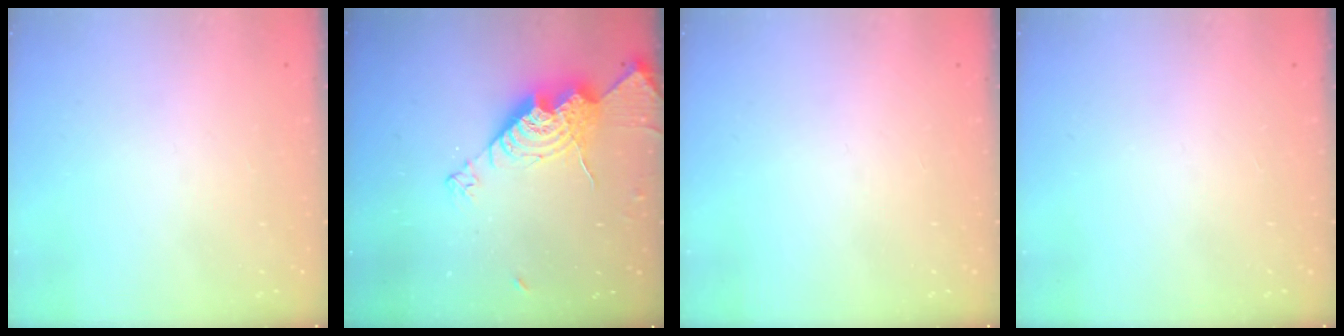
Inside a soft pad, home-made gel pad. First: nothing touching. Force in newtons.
{"total": 15.6, "press": 15.6, "slide": 1.5}
{"total": 0.0}
{"total": 0.0}